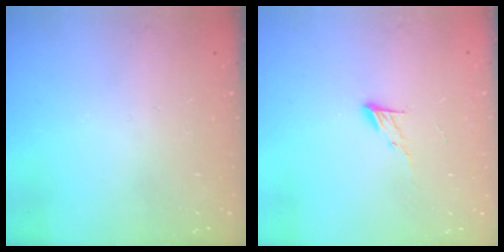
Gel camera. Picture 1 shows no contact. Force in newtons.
{"total": 5.9, "press": 5.9, "slide": 0.6}